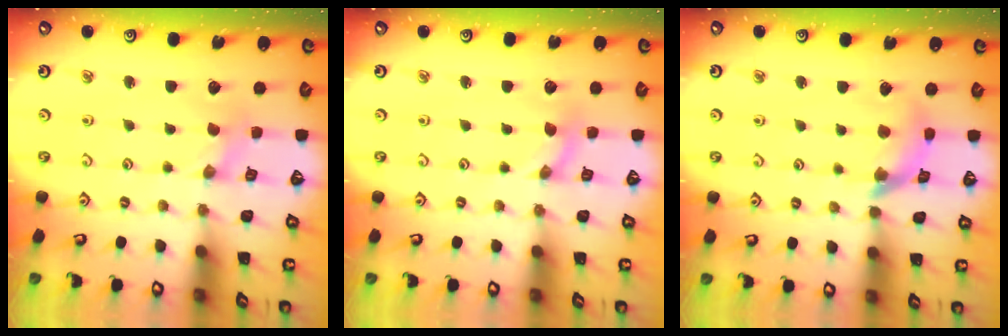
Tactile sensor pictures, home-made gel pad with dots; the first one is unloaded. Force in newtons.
{"total": 0.0}
{"total": 9.4, "press": 9.3, "slide": 1.2}